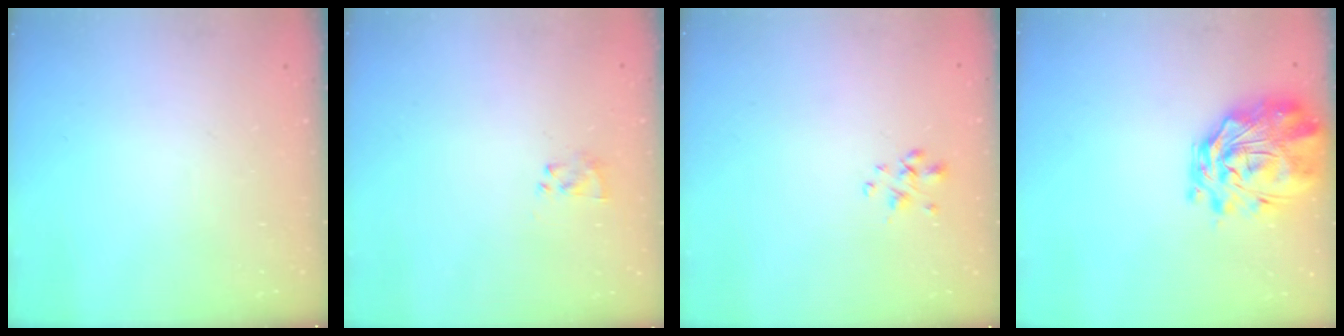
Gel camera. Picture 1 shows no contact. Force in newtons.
{"total": 2.3, "press": 2.1, "slide": 0.9}
{"total": 1.9, "press": 1.7, "slide": 0.8}
{"total": 3.5, "press": 3.1, "slide": 1.6}